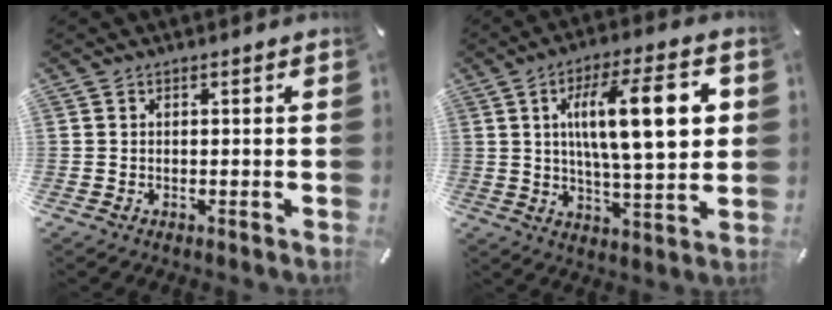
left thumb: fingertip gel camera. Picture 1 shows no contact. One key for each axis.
{"total": 18.5, "fx": 4.3, "fy": 6.0, "fz": 17.0, "tx": -0.279, "ty": -0.001, "tz": 0.056}